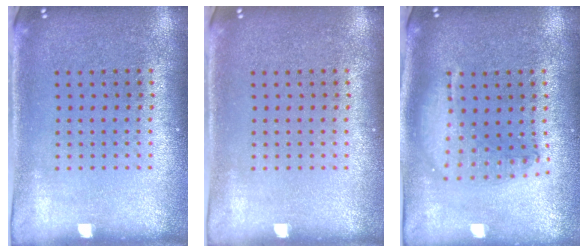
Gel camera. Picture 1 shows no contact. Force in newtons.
{"total": 0.0}
{"total": 1.8, "press": 1.5, "slide": 0.9}